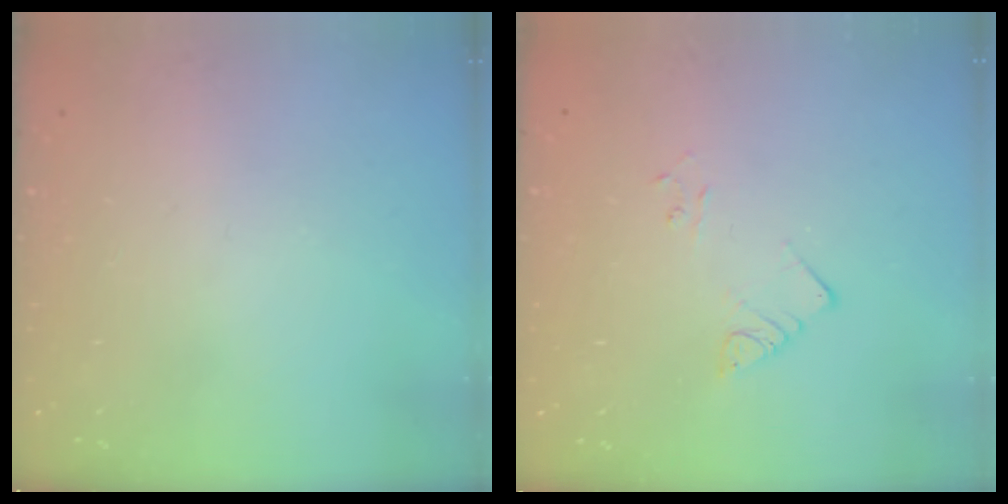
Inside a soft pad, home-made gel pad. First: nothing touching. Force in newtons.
{"total": 2.2, "press": 2.2, "slide": 0.2}